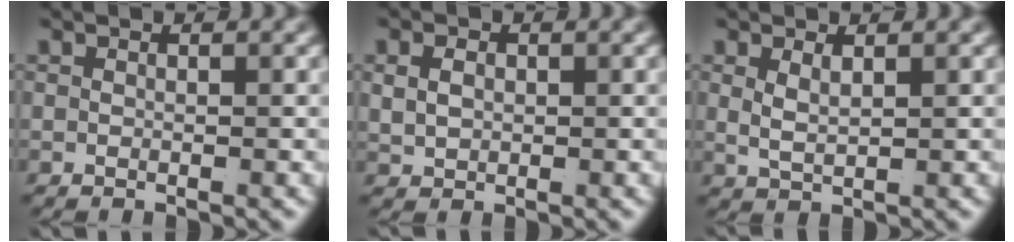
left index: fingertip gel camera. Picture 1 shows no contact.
{"total": 1.8, "force": [0.5, 1.3, 1.2], "torque": [-0.025, -0.008, 0.021]}
{"total": 1.8, "force": [0.6, 0.9, 1.5], "torque": [-0.035, -0.012, 0.024]}